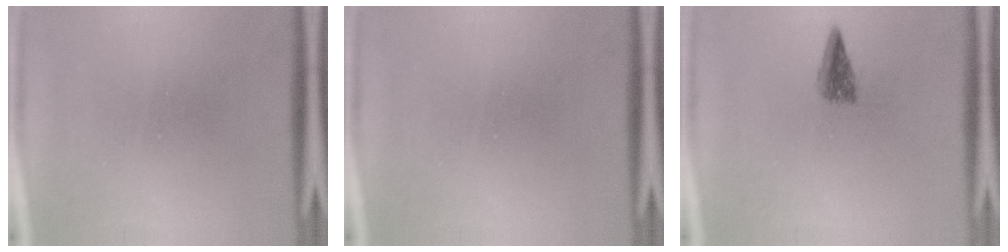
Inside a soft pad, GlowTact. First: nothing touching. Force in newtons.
{"total": 0.0}
{"total": 2.7}